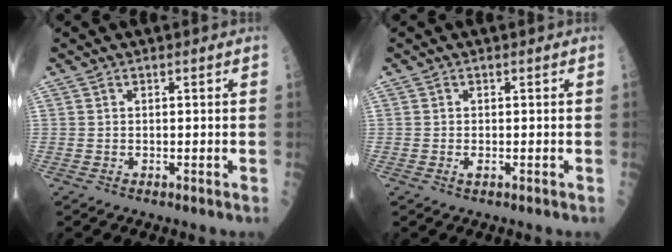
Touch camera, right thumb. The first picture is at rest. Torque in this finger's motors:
{"motor_torque": [-0.09, 0.02, -0.06, -0.05, 0.06]}